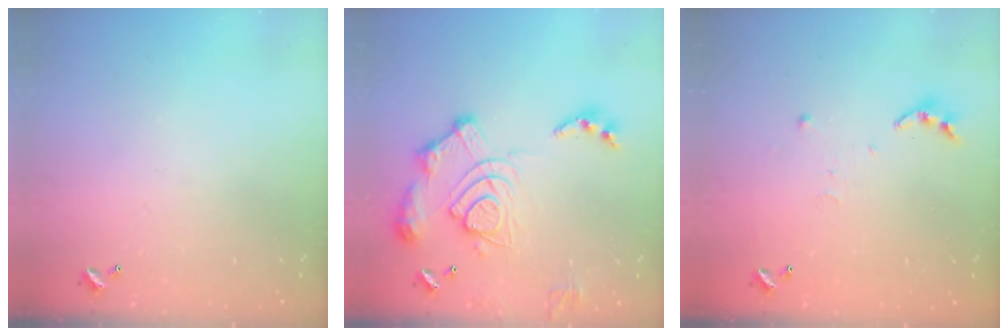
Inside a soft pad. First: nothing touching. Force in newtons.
{"total": 16.1, "press": 16.0, "slide": 2.0}
{"total": 3.8, "press": 3.8, "slide": 0.4}